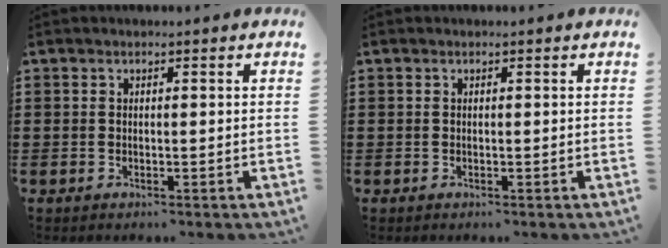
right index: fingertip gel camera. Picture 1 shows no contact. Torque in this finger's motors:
{"motor_torque": [-0.96, 1.18, 0.00, -0.01]}